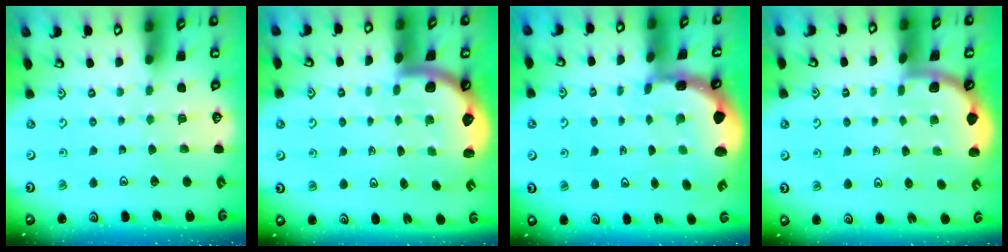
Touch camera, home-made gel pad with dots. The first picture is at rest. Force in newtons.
{"total": 2.3, "press": 2.3, "slide": 0.4}
{"total": 2.2, "press": 2.0, "slide": 1.0}
{"total": 1.8, "press": 1.8, "slide": 0.1}